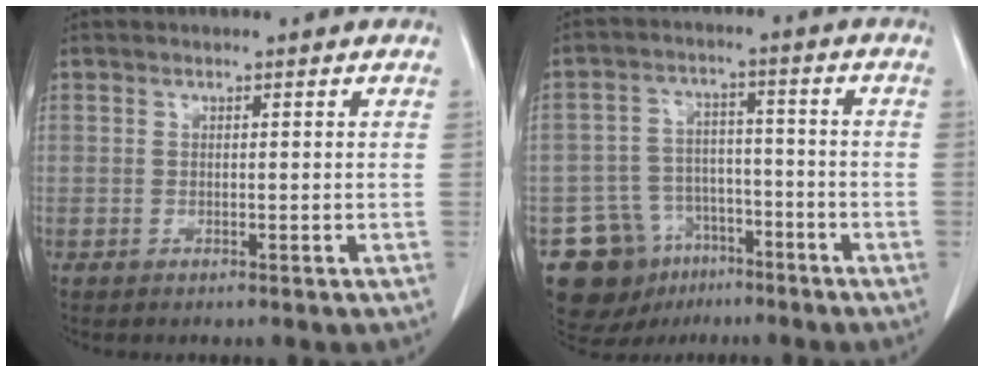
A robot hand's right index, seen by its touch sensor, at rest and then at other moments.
{"total": 12.4, "force": [-7.0, 9.5, 3.7], "torque": [-0.068, 0.039, -0.102]}